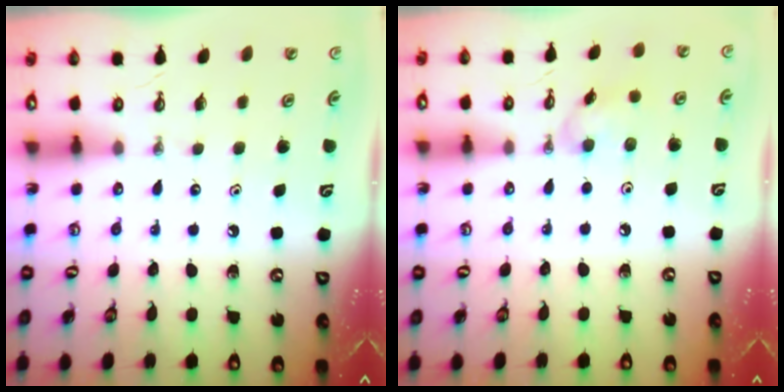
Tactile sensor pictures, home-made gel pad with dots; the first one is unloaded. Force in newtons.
{"total": 6.8, "press": 6.8, "slide": 0.9}